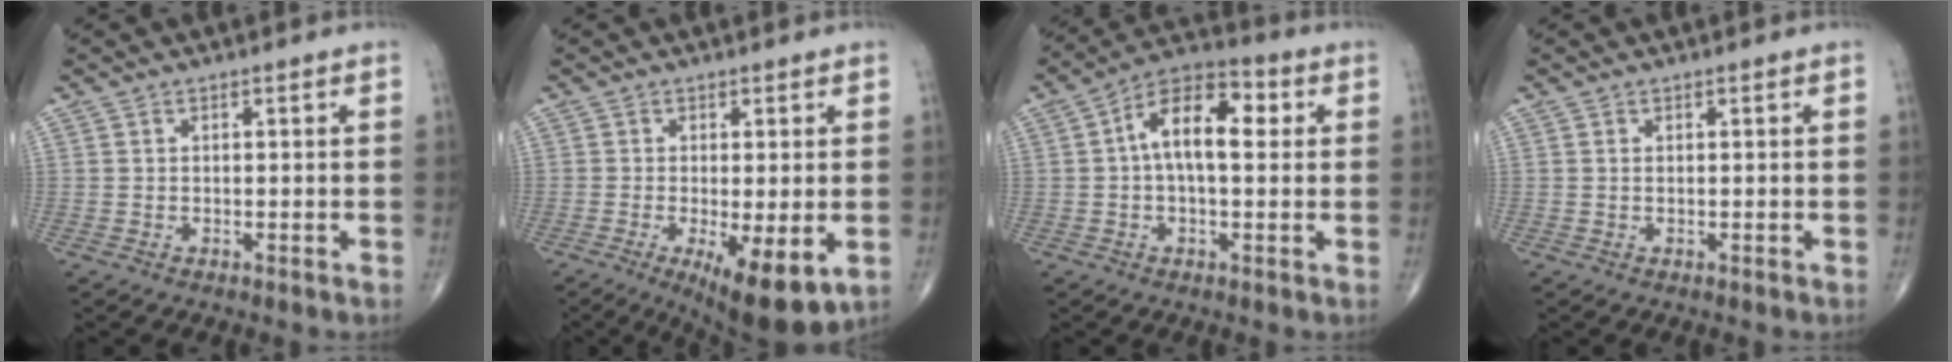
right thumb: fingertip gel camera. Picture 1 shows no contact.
{"total": 10.5, "force": [-3.3, 3.3, 9.4], "torque": [-0.142, -0.022, -0.044]}
{"total": 12.0, "force": [1.8, 6.1, 10.1], "torque": [-0.163, 0.034, 0.019]}
{"total": 0.0}